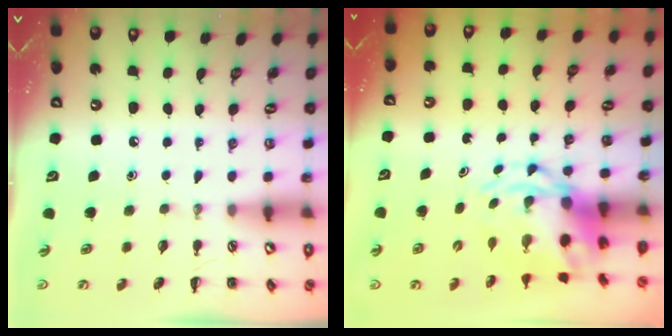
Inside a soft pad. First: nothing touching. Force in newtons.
{"total": 6.1, "press": 5.9, "slide": 1.8}